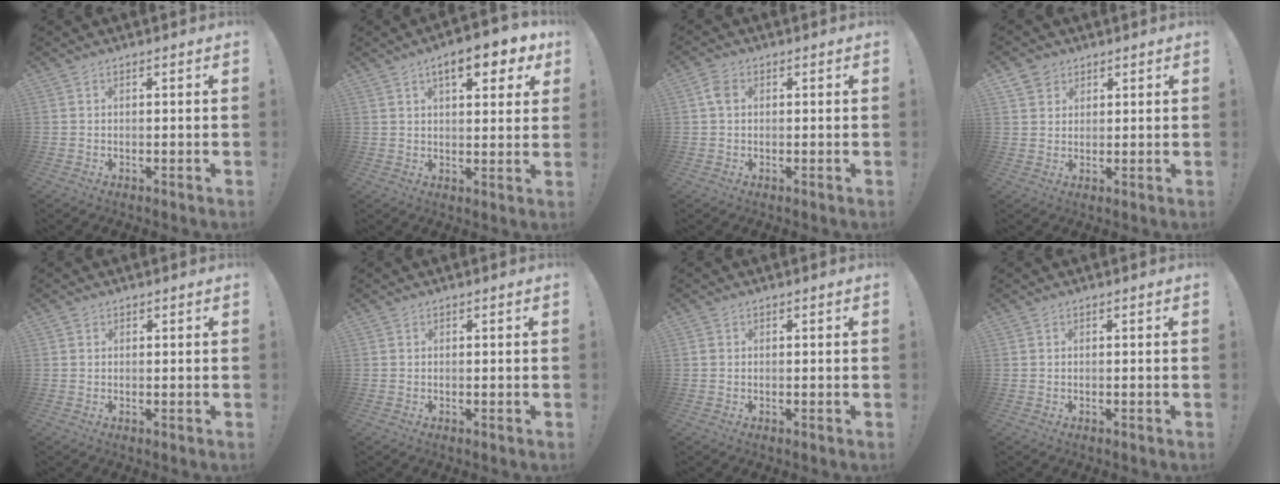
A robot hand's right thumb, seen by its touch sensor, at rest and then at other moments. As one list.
[{"total": 9.8, "force": [5.1, 3.6, 7.5], "torque": [-0.101, -0.016, 0.081]}, {"total": 3.8, "force": [0.8, 2.5, 2.7], "torque": [-0.047, 0.007, 0.016]}, {"total": 4.0, "force": [2.5, 3.1, 0.3], "torque": [0.003, -0.015, 0.044]}, {"total": 0.8, "force": [0.4, 0.7, -0.1], "torque": [0.001, 0.001, 0.008]}, {"total": 0.0}, {"total": 0.7, "force": [0.0, 0.6, 0.4], "torque": [-0.011, 0.005, 0.002]}, {"total": 0.0}]